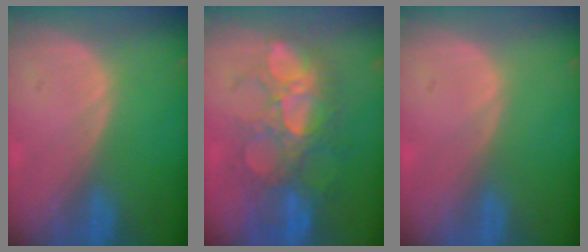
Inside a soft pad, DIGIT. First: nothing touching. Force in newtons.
{"total": 9.9, "press": 9.4, "slide": 2.9}
{"total": 0.0}